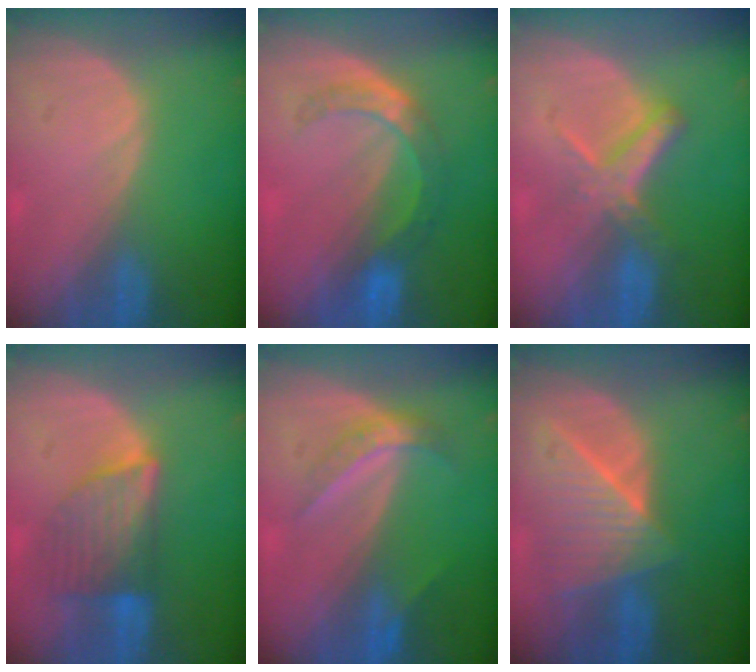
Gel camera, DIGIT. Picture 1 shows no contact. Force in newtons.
{"total": 5.6, "press": 5.4, "slide": 1.6}
{"total": 5.6, "press": 5.2, "slide": 2.2}
{"total": 6.9, "press": 6.7, "slide": 1.6}
{"total": 4.5, "press": 4.0, "slide": 2.1}
{"total": 7.7, "press": 7.2, "slide": 2.7}